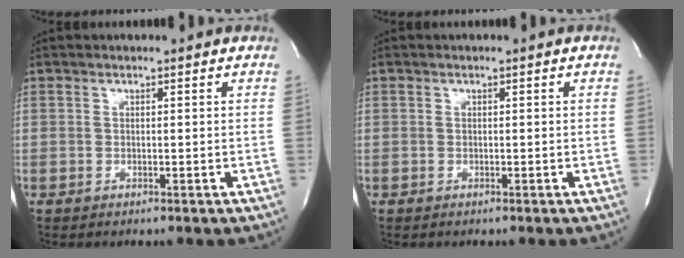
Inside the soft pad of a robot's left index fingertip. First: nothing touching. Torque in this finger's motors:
{"motor_torque": [0.00, 0.00, 0.00, 0.00]}